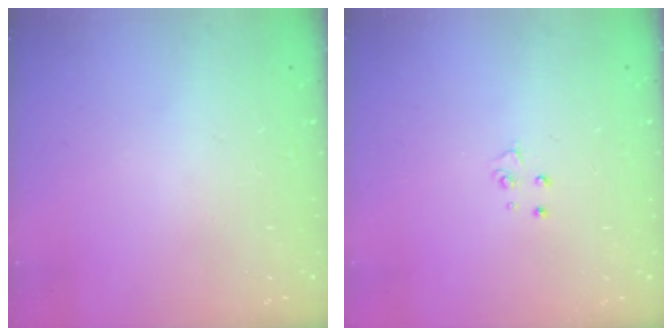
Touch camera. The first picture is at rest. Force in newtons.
{"total": 3.2, "press": 3.2, "slide": 0.3}